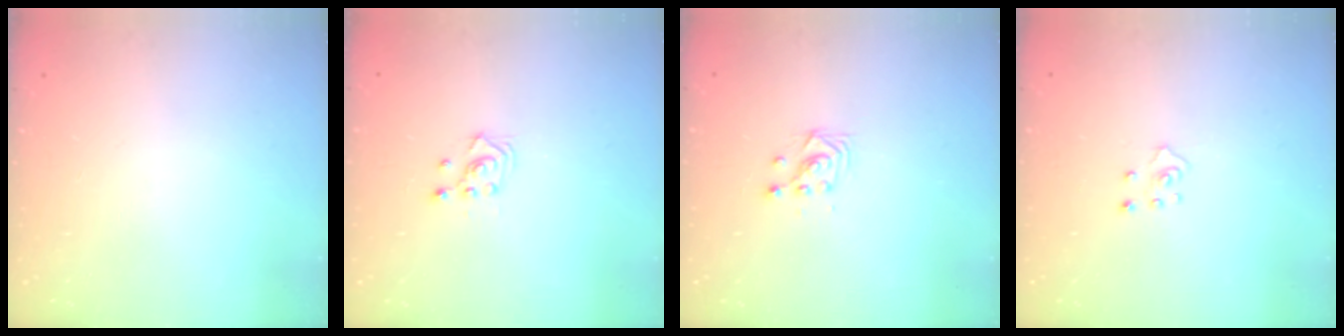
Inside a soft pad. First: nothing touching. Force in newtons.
{"total": 2.5, "press": 2.3, "slide": 1.0}
{"total": 2.9, "press": 2.9, "slide": 0.2}
{"total": 2.7, "press": 2.7, "slide": 0.2}